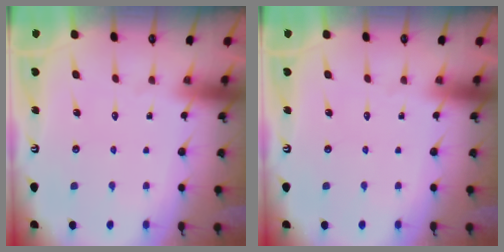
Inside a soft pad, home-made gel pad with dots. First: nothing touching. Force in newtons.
{"total": 0.0}